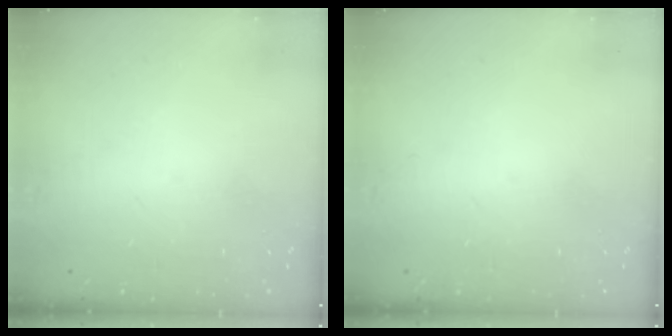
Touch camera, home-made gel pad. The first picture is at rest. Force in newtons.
{"total": 0.0}